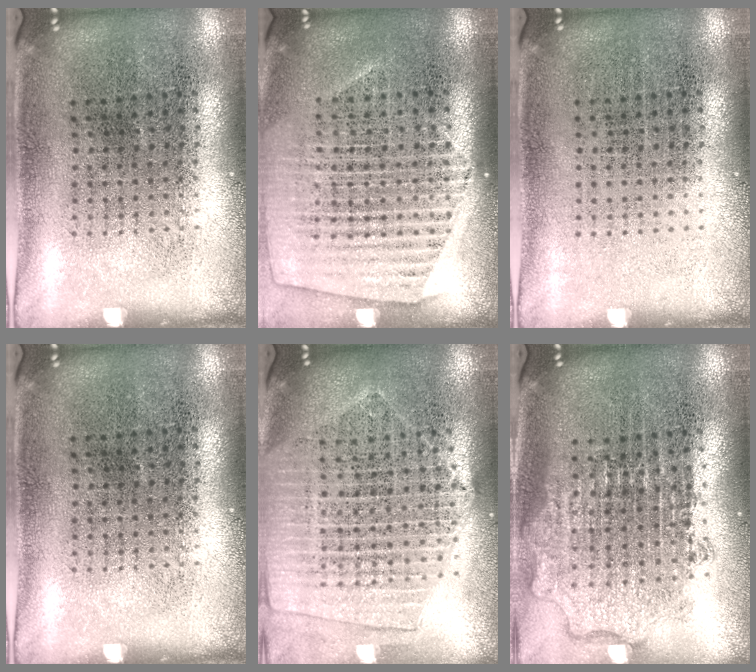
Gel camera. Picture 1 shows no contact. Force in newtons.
{"total": 1.5, "press": 1.5, "slide": 0.5}
{"total": 0.0}
{"total": 0.0}
{"total": 2.0, "press": 1.8, "slide": 0.9}
{"total": 1.9, "press": 1.5, "slide": 1.2}